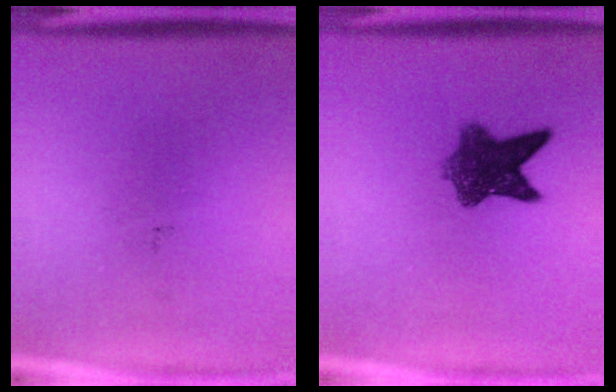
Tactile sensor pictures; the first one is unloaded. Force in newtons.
{"total": 7.1}